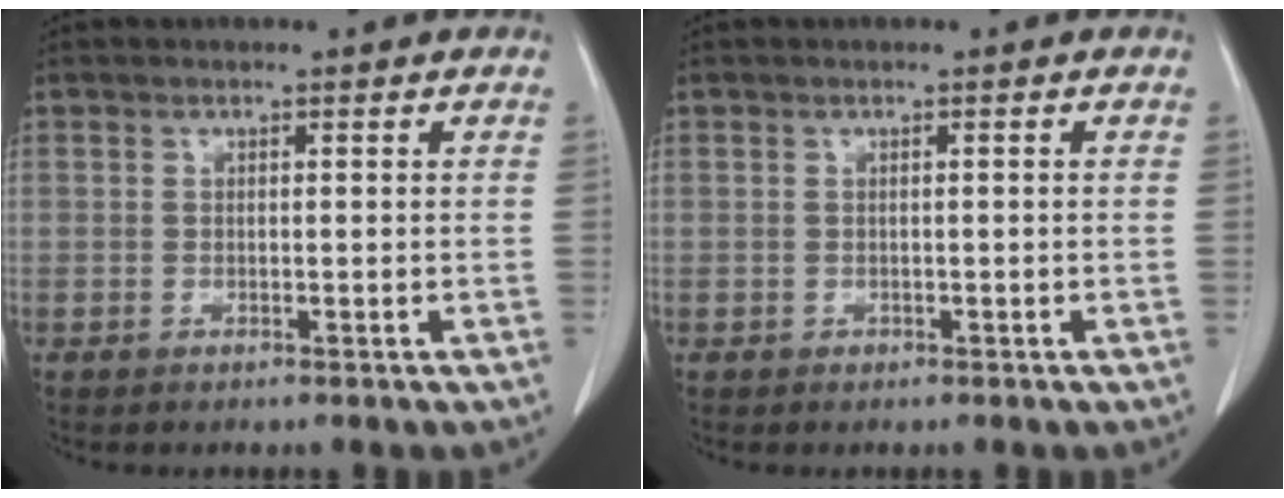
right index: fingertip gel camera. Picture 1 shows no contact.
{"total": 0.0}